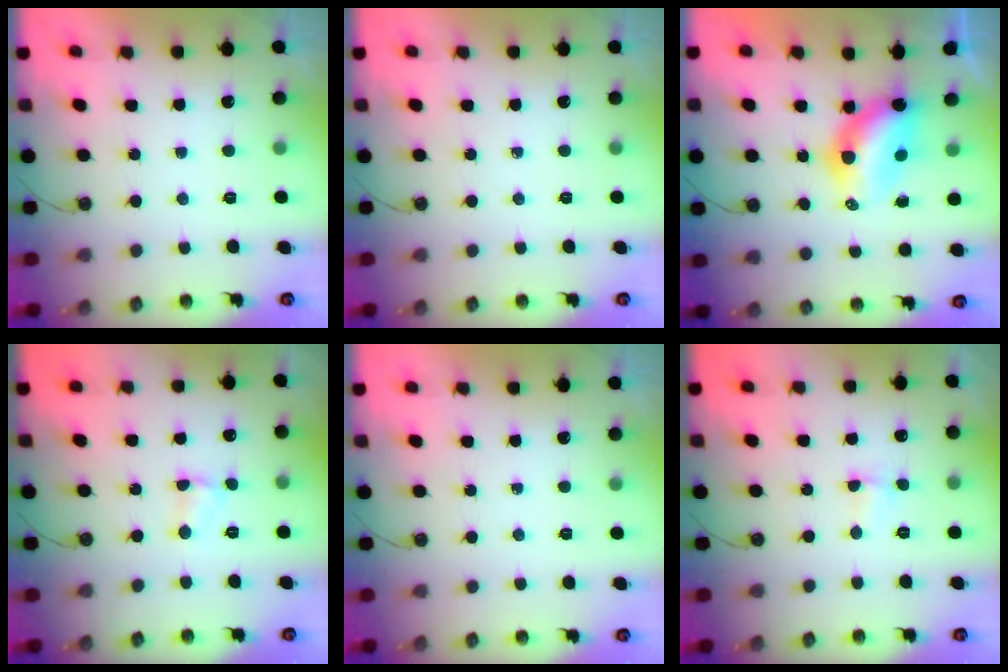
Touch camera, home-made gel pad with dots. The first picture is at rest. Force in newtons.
{"total": 0.0}
{"total": 7.2, "press": 7.2, "slide": 0.5}
{"total": 3.4, "press": 3.4, "slide": 0.5}
{"total": 0.0}
{"total": 1.6, "press": 1.4, "slide": 0.6}